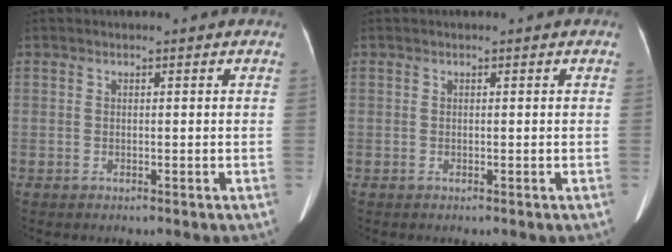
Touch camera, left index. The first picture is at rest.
{"total": 0.0}